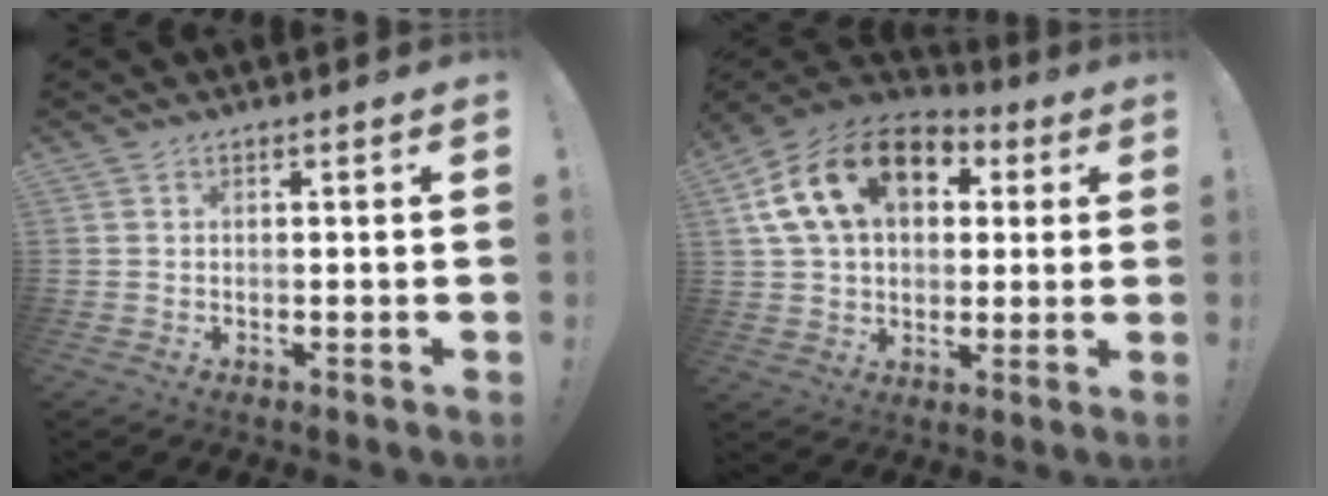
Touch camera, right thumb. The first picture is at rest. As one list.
[{"total": 20.1, "force": [6.8, 13.7, 13.0], "torque": [-0.219, -0.003, 0.123]}]